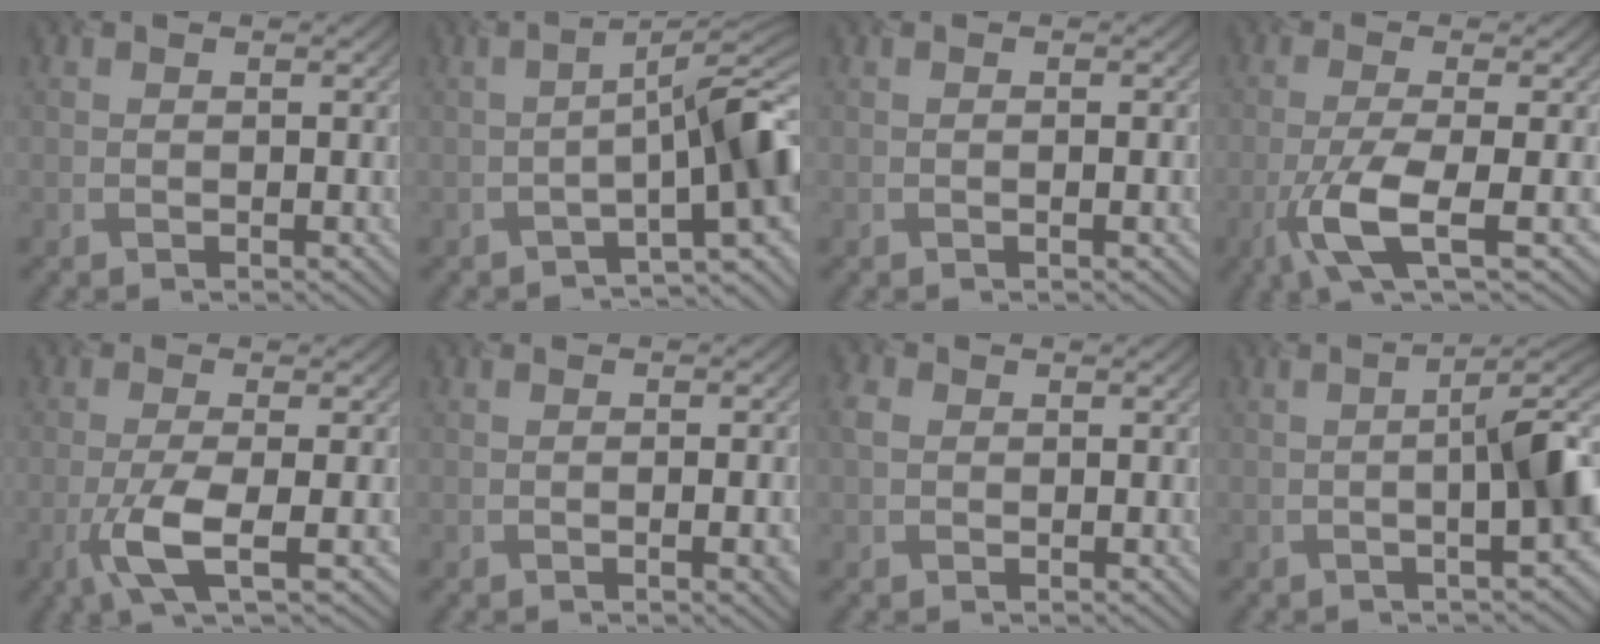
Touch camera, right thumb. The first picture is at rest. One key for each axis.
{"total": 8.6, "fx": -3.0, "fy": 1.5, "fz": 7.9, "tx": -0.110, "ty": 0.012, "tz": -0.051}
{"total": 1.0, "fx": -0.2, "fy": 0.1, "fz": 0.9, "tx": -0.014, "ty": 0.001, "tz": -0.003}
{"total": 7.2, "fx": -2.8, "fy": 1.6, "fz": 6.5, "tx": -0.125, "ty": 0.001, "tz": -0.066}
{"total": 5.9, "fx": -2.0, "fy": 1.2, "fz": 5.4, "tx": -0.107, "ty": 0.002, "tz": -0.047}
{"total": 2.6, "fx": -0.6, "fy": 0.6, "fz": 2.5, "tx": -0.035, "ty": 0.004, "tz": -0.009}
{"total": 2.1, "fx": 0.2, "fy": 1.7, "fz": 1.2, "tx": -0.032, "ty": 0.004, "tz": -0.002}
{"total": 7.7, "fx": -0.9, "fy": 1.5, "fz": 7.5, "tx": -0.108, "ty": 0.007, "tz": -0.019}